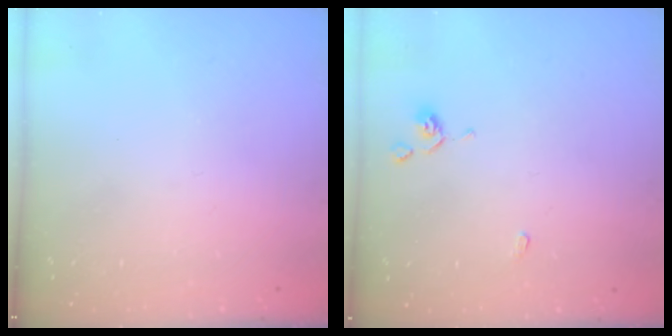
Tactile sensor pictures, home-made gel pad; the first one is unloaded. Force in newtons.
{"total": 0.9, "press": 0.9, "slide": 0.4}